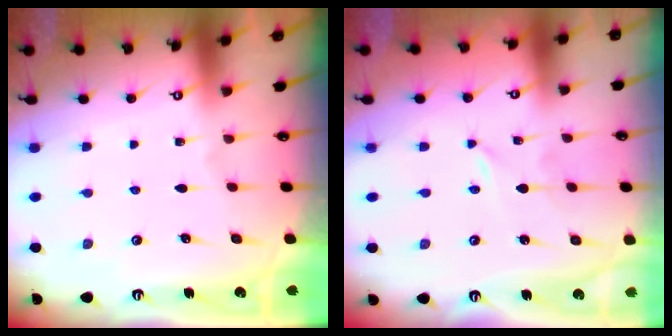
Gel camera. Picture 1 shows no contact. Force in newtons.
{"total": 0.0}